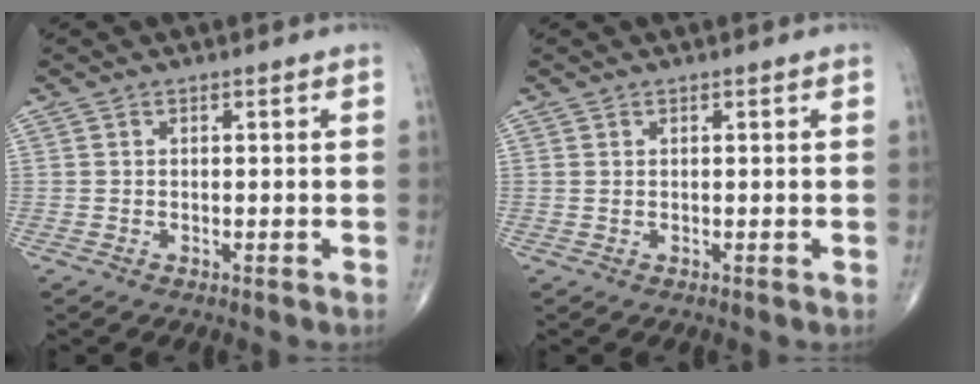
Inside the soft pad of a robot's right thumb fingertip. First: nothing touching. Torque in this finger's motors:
{"motor_torque": [-0.39, -0.22, -0.20, -0.13, 0.06]}